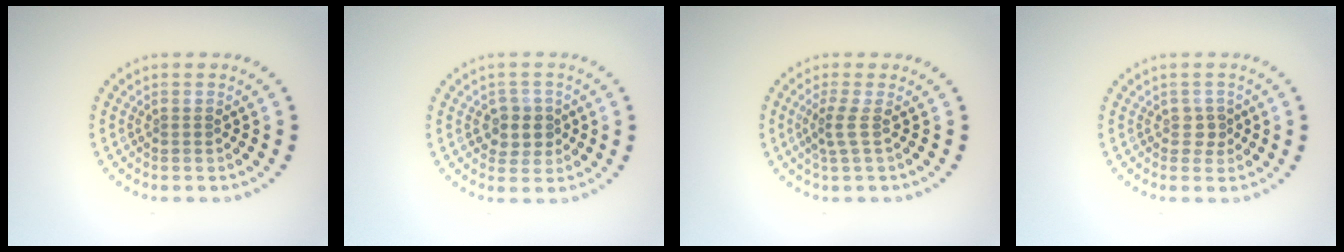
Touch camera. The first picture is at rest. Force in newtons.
{"total": 2.6, "press": 2.5, "slide": 0.9}
{"total": 1.8, "press": 1.3, "slide": 1.3}
{"total": 1.2, "press": 1.0, "slide": 0.5}